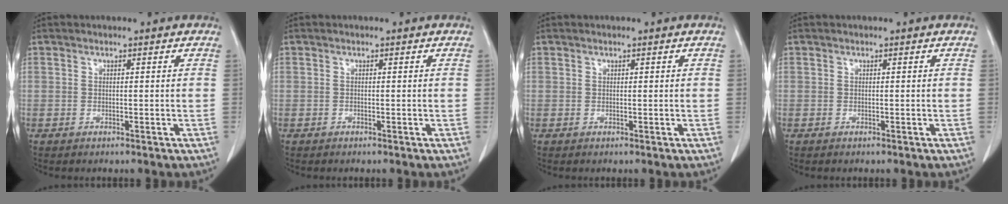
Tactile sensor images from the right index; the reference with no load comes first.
{"total": 0.0}
{"total": 0.0}
{"total": 0.0}